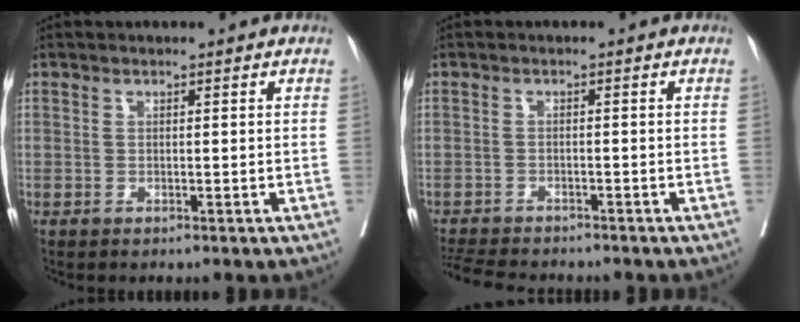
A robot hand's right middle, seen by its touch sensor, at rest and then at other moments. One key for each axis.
{"total": 8.0, "fx": -7.4, "fy": 1.2, "fz": 2.8, "tx": -0.052, "ty": -0.012, "tz": -0.116}